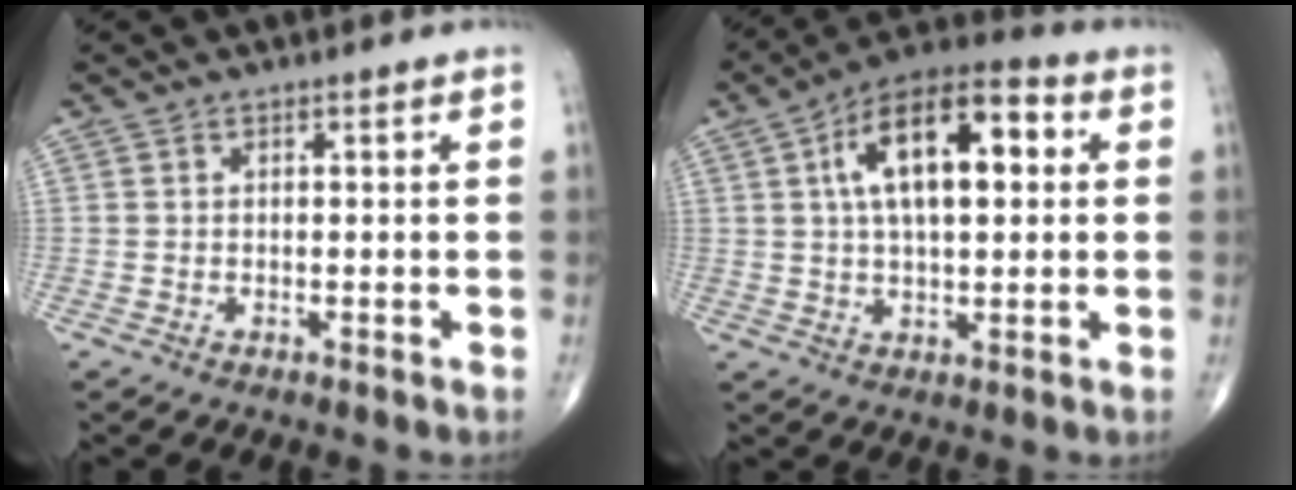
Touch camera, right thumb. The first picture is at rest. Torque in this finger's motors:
{"motor_torque": [0.10, 2.41, 1.40, 0.29, 0.18]}